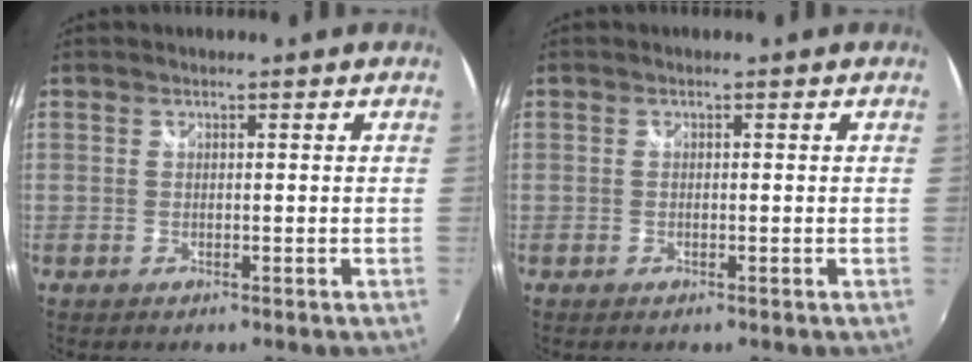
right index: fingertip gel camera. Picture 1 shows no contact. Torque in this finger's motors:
{"motor_torque": [0.24, 0.17, 0.10, 0.02]}